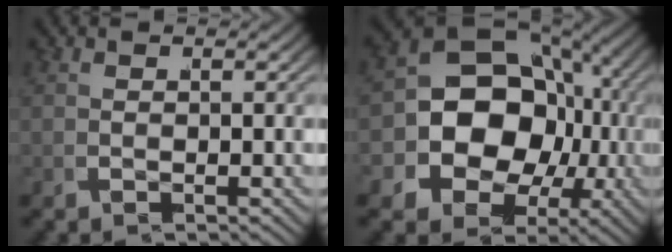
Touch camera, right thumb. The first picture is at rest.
{"total": 15.2, "force": [-0.4, 11.8, 9.6], "torque": [-0.203, -0.052, 0.013]}